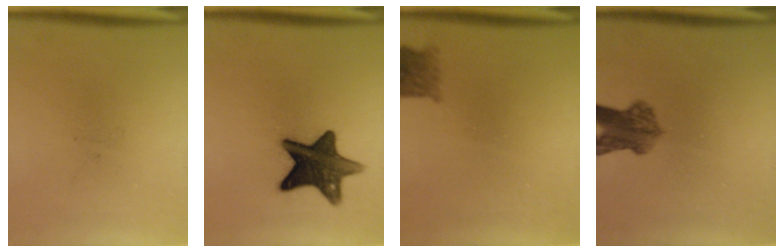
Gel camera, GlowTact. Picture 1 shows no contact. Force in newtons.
{"total": 12.5}
{"total": 2.8}
{"total": 5.5}